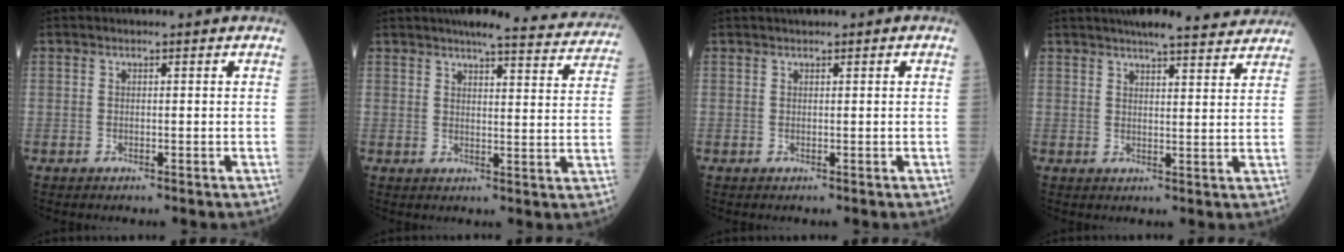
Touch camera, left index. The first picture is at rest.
{"total": 14.7, "force": [13.7, 1.7, 5.1], "torque": [-0.050, -0.022, 0.144]}
{"total": 1.1, "force": [0.8, 0.2, 0.7], "torque": [-0.014, 0.018, 0.014]}
{"total": 12.3, "force": [11.1, 1.4, 5.3], "torque": [-0.067, 0.011, 0.131]}